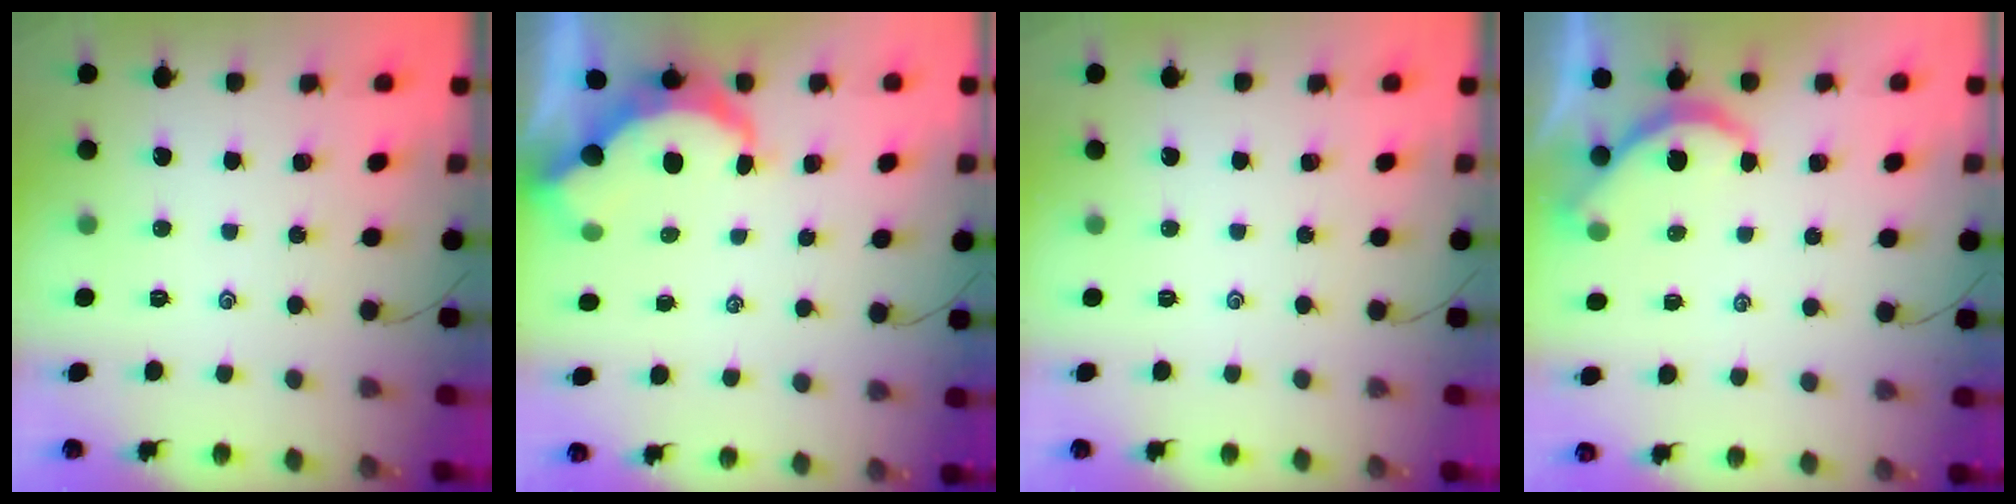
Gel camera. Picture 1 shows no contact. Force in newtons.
{"total": 7.3, "press": 7.3, "slide": 0.4}
{"total": 0.0}
{"total": 4.0, "press": 4.0, "slide": 0.4}